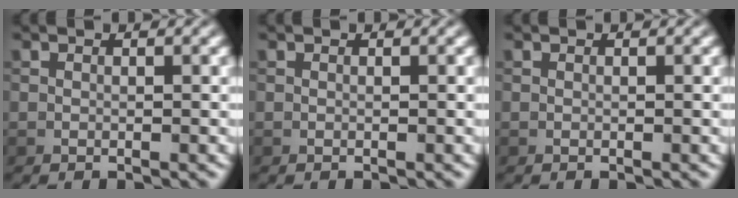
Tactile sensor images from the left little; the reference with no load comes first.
{"total": 0.0}
{"total": 0.0}